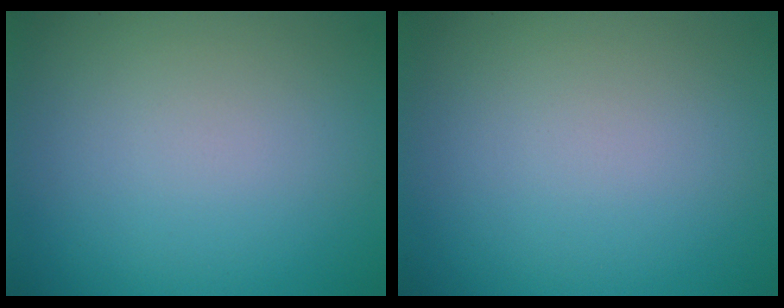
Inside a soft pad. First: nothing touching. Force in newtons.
{"total": 0.0}